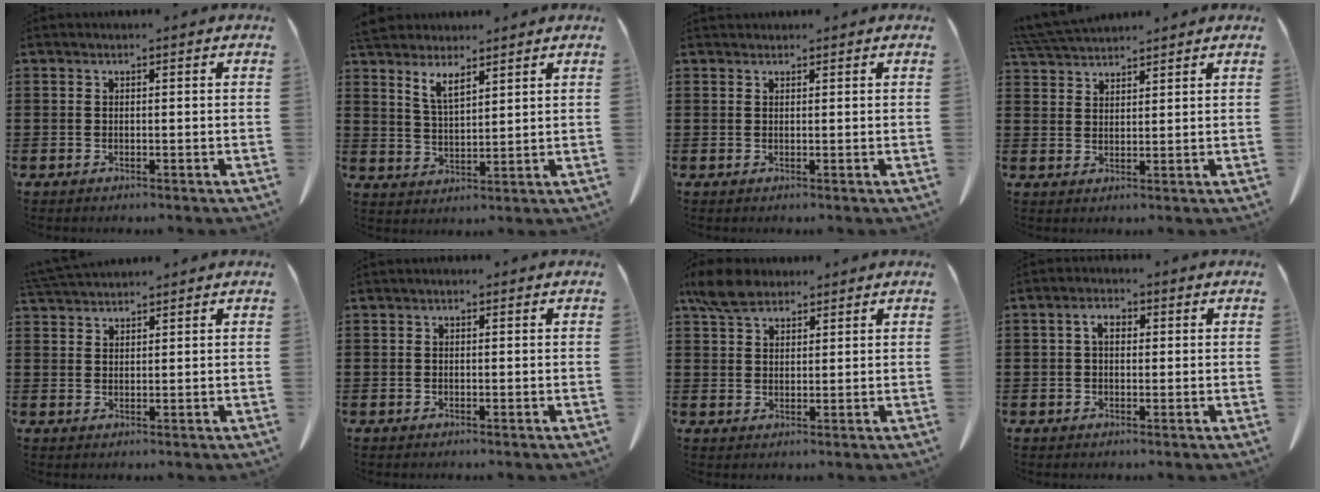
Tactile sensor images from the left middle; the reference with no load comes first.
{"total": 5.3, "force": [4.2, 1.4, 2.8], "torque": [-0.068, -0.009, 0.076]}
{"total": 0.7, "force": [0.7, 0.2, 0.0], "torque": [-0.001, 0.000, 0.013]}
{"total": 4.4, "force": [4.3, 0.5, 1.0], "torque": [-0.033, -0.010, 0.082]}
{"total": 2.8, "force": [2.8, 0.2, 0.4], "torque": [-0.017, -0.004, 0.054]}
{"total": 0.0}
{"total": 5.6, "force": [4.3, 2.6, 2.6], "torque": [-0.065, 0.002, 0.083]}
{"total": 3.1, "force": [0.6, 1.7, 2.5], "torque": [-0.053, 0.011, 0.009]}